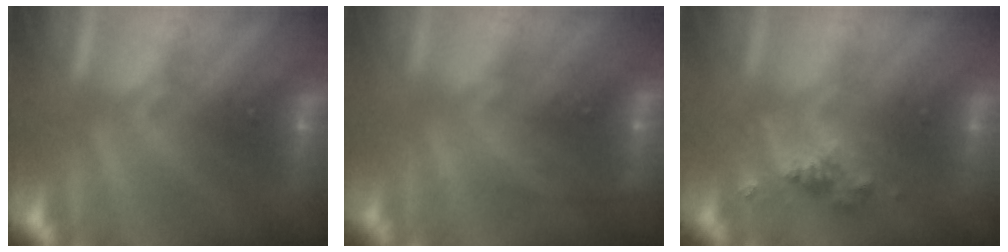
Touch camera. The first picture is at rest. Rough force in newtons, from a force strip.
{"total": 2.4}
{"total": 2.4}